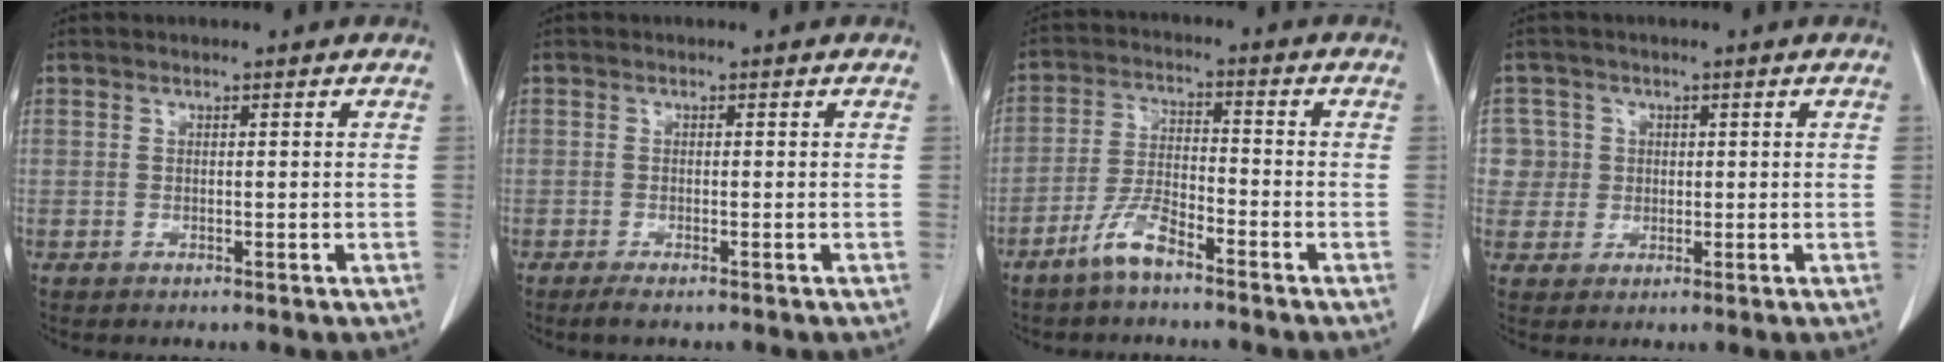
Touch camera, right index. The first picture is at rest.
{"total": 1.7, "force": [-1.3, 0.1, 1.1], "torque": [-0.024, -0.005, -0.021]}
{"total": 6.1, "force": [-4.4, 1.2, 4.0], "torque": [-0.092, -0.005, -0.089]}
{"total": 4.5, "force": [0.8, 4.4, -0.3], "torque": [0.024, 0.013, 0.016]}